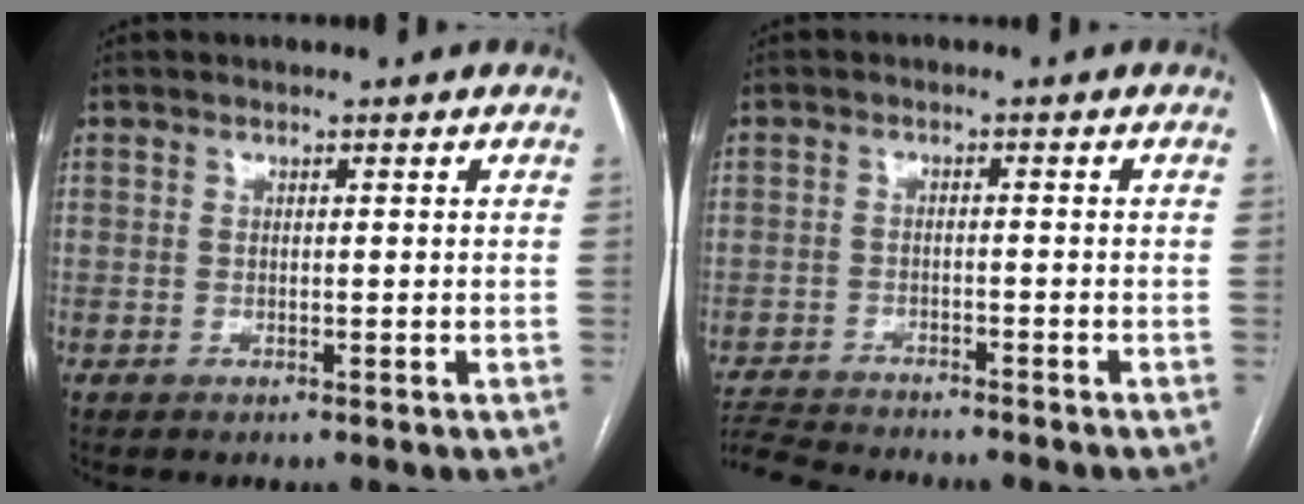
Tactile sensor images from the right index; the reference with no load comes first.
{"total": 8.9, "force": [-8.5, 0.8, 2.6], "torque": [-0.043, -0.005, -0.136]}